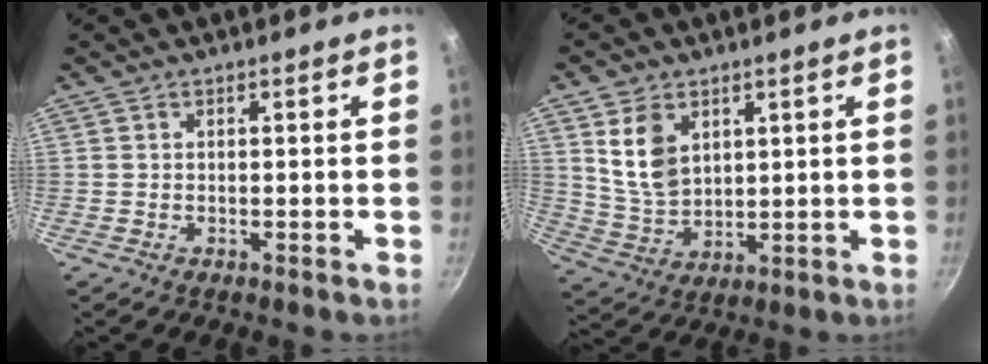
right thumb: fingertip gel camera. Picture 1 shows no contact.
{"total": 9.0, "force": [3.3, 6.6, 5.2], "torque": [-0.073, -0.023, 0.076]}